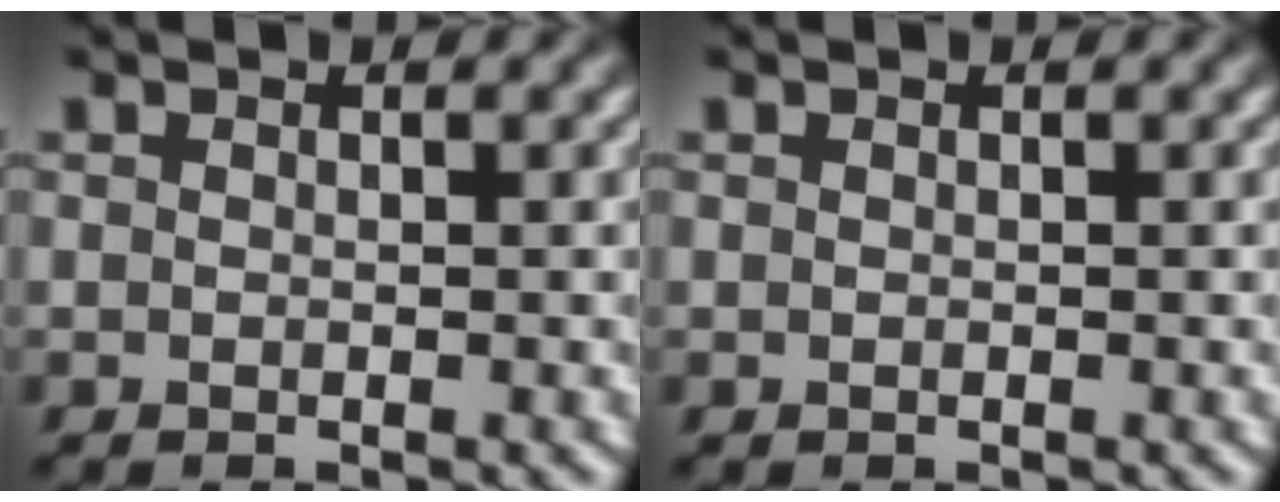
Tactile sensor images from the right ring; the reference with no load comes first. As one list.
[{"total": 0.0}]